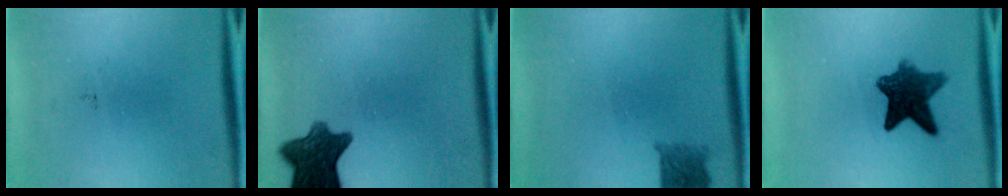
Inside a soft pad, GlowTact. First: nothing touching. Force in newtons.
{"total": 9.5}
{"total": 2.8}
{"total": 8.2}